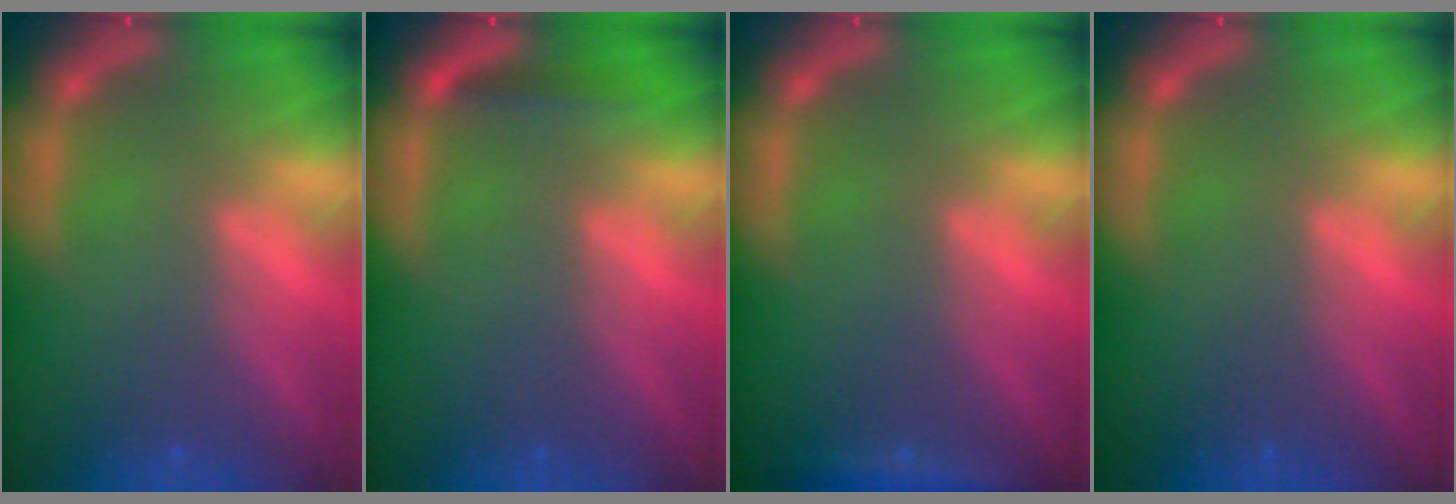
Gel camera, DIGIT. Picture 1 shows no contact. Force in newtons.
{"total": 1.4}
{"total": 1.9}
{"total": 0.0}